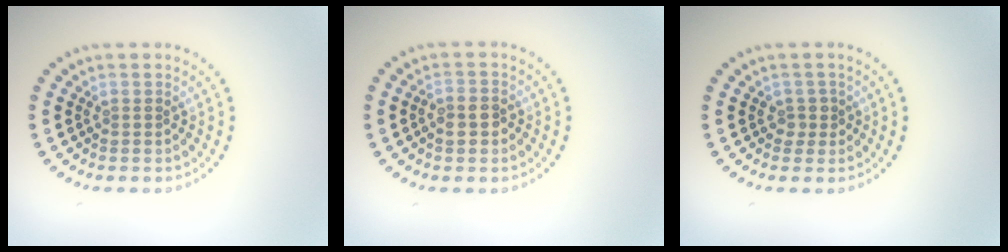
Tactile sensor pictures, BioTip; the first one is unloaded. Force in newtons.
{"total": 2.0, "press": 1.9, "slide": 0.6}
{"total": 1.4, "press": 1.1, "slide": 0.9}